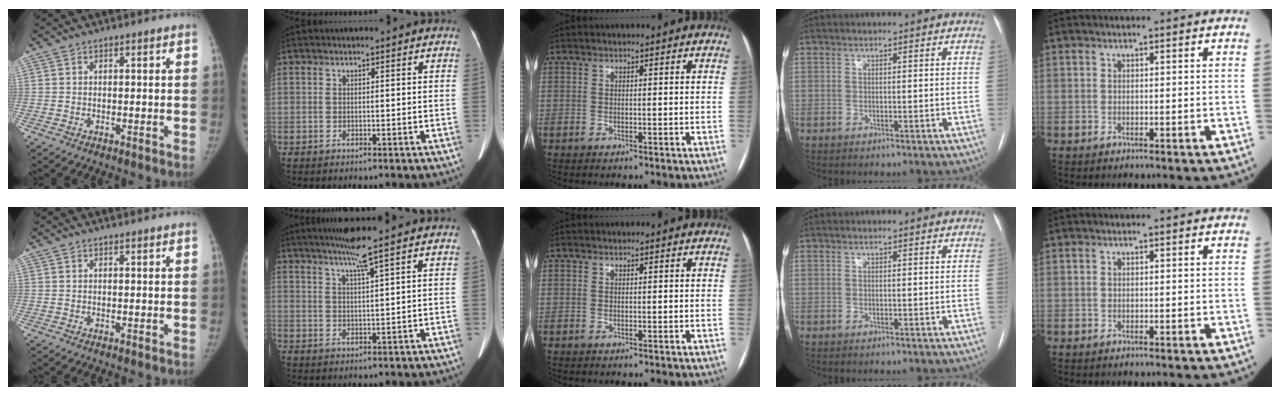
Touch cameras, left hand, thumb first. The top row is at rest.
{"thumb": {"total": 1.4, "force": [1.3, 0.1, 0.5], "torque": [0.000, 0.005, 0.021]}, "index": {"total": 4.4, "force": [3.2, -1.5, 2.7], "torque": [-0.050, -0.001, 0.060]}, "middle": {"total": 1.2, "force": [-0.6, -0.8, -0.6], "torque": [0.012, -0.008, -0.010]}}